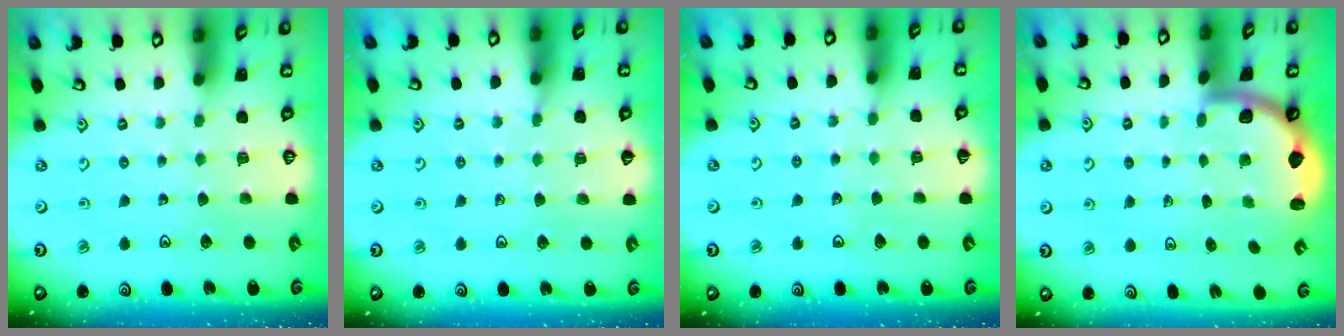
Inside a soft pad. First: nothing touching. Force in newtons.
{"total": 3.2, "press": 3.2, "slide": 0.5}
{"total": 2.8, "press": 2.8, "slide": 0.3}
{"total": 1.8, "press": 1.8, "slide": 0.1}